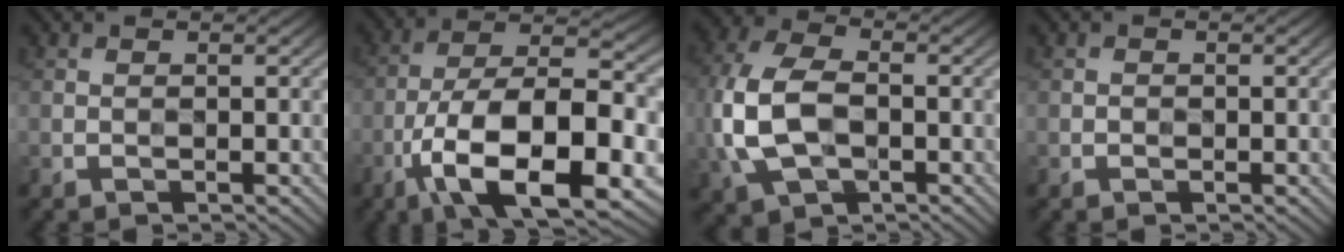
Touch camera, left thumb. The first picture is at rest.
{"total": 15.6, "force": [-7.7, 6.0, 12.2], "torque": [-0.214, -0.003, -0.144]}
{"total": 10.9, "force": [-1.7, 6.9, 8.3], "torque": [-0.213, 0.008, -0.038]}
{"total": 0.8, "force": [-0.6, 0.5, 0.0], "torque": [0.003, 0.001, -0.011]}